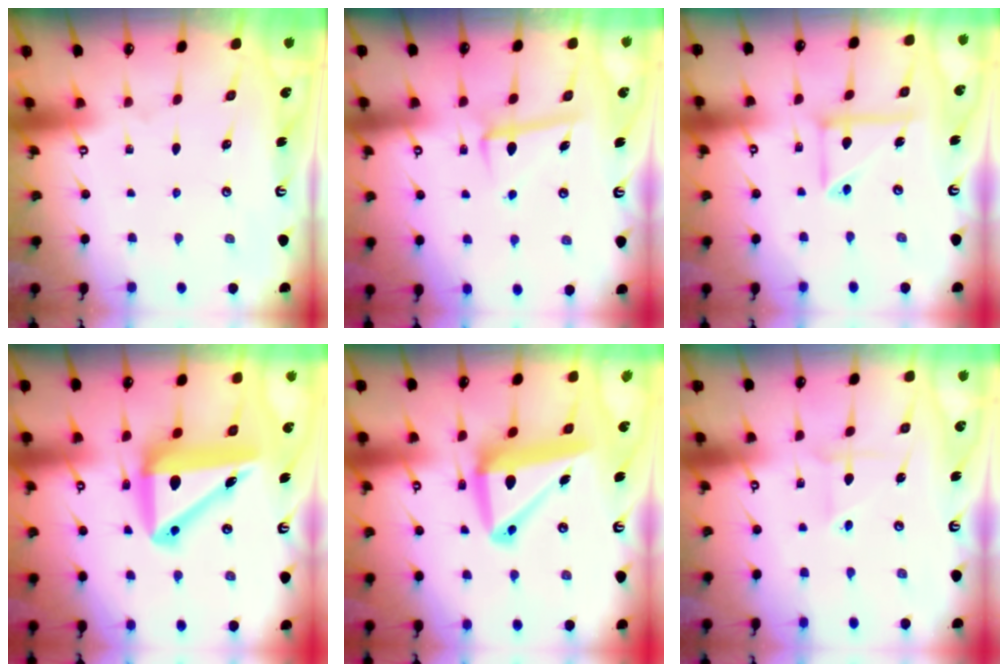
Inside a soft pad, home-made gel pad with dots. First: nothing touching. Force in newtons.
{"total": 6.2, "press": 6.1, "slide": 1.2}
{"total": 9.4, "press": 9.4, "slide": 0.7}
{"total": 14.5, "press": 14.3, "slide": 2.8}
{"total": 13.9, "press": 13.6, "slide": 2.6}
{"total": 2.3, "press": 2.3, "slide": 0.2}